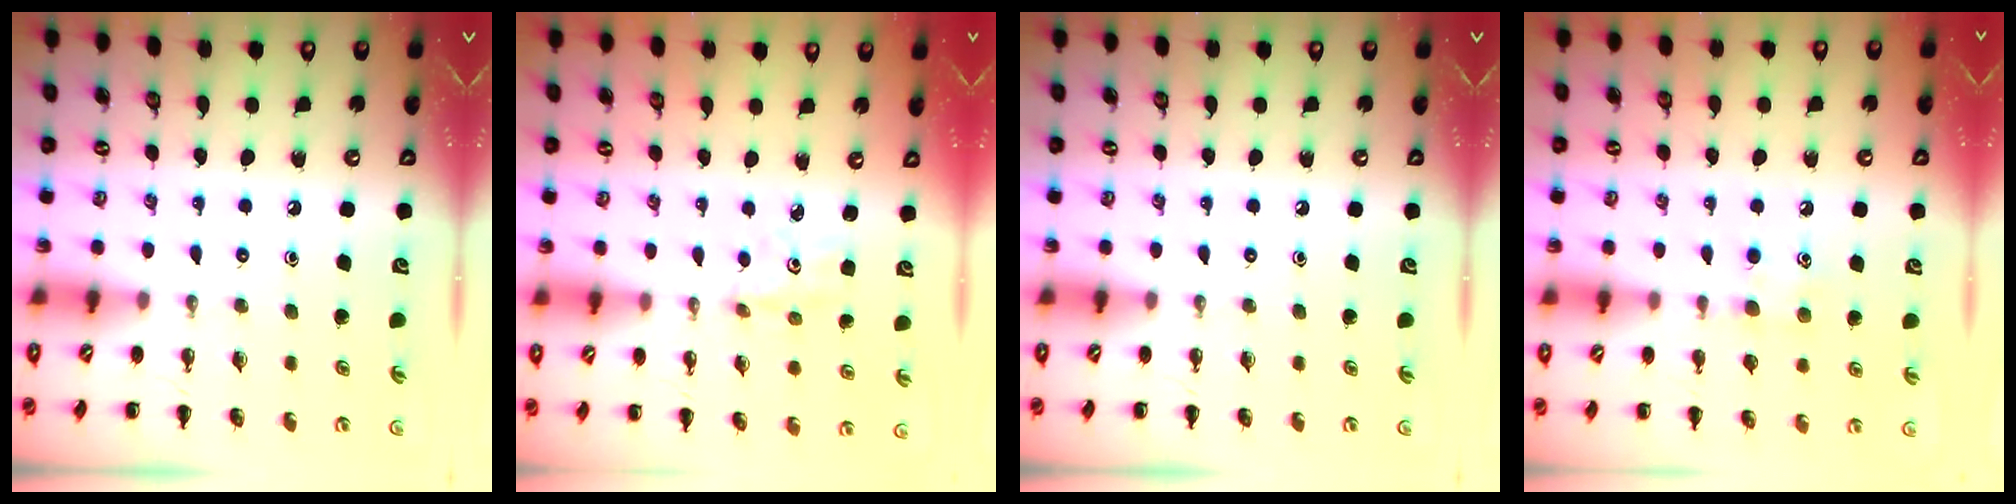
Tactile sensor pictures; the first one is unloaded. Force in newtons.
{"total": 3.0, "press": 2.9, "slide": 0.9}
{"total": 0.0}
{"total": 7.4, "press": 7.2, "slide": 1.4}